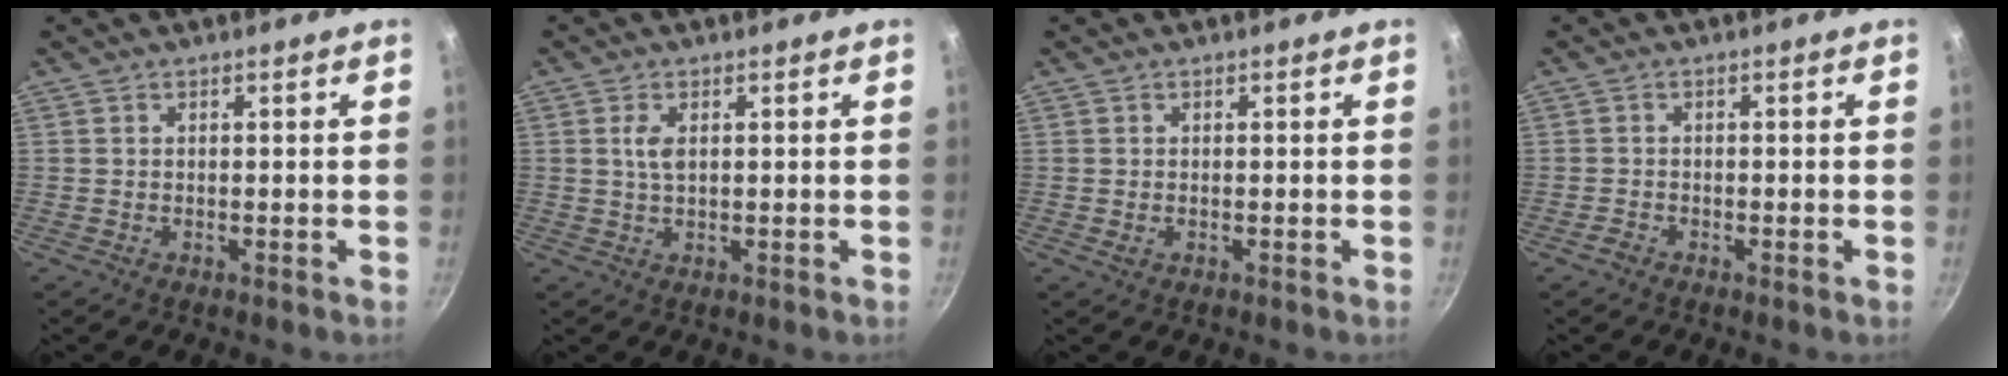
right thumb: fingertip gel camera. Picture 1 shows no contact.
{"total": 2.9, "force": [0.7, 1.4, 2.4], "torque": [-0.046, -0.002, 0.016]}
{"total": 0.9, "force": [-0.1, 0.5, 0.7], "torque": [-0.013, -0.002, -0.001]}
{"total": 1.2, "force": [-1.0, 0.5, 0.4], "torque": [-0.014, 0.006, -0.023]}